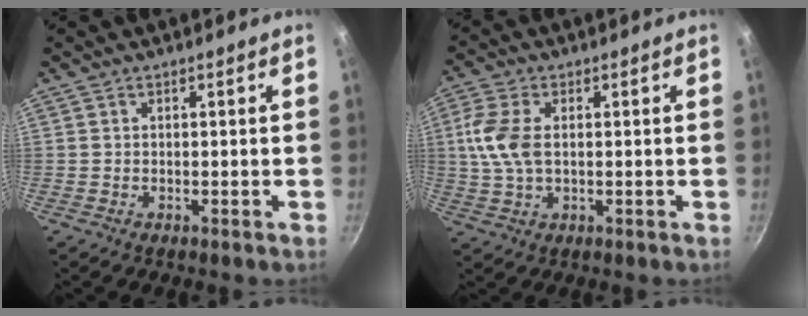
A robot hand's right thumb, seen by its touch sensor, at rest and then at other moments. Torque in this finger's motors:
{"motor_torque": [0.89, 0.84, 0.86, 0.04, 0.35]}